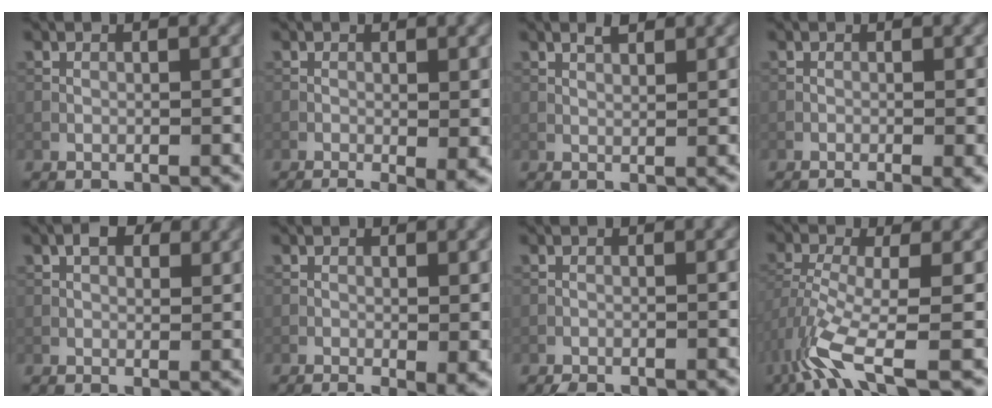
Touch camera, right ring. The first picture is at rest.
{"total": 4.5, "force": [-1.8, 1.2, 3.9], "torque": [-0.059, -0.008, -0.021]}
{"total": 1.3, "force": [1.0, 0.4, 0.8], "torque": [-0.017, 0.001, 0.018]}
{"total": 2.3, "force": [-1.1, 0.5, 2.0], "torque": [-0.028, 0.000, -0.017]}
{"total": 2.4, "force": [1.1, 1.4, 1.6], "torque": [-0.021, 0.004, 0.014]}
{"total": 3.5, "force": [-1.3, 0.9, 3.2], "torque": [-0.048, -0.008, -0.014]}
{"total": 1.1, "force": [-1.0, 0.3, 0.2], "torque": [-0.001, -0.002, -0.019]}
{"total": 7.0, "force": [-3.8, 2.0, 5.5], "torque": [-0.124, -0.005, -0.081]}